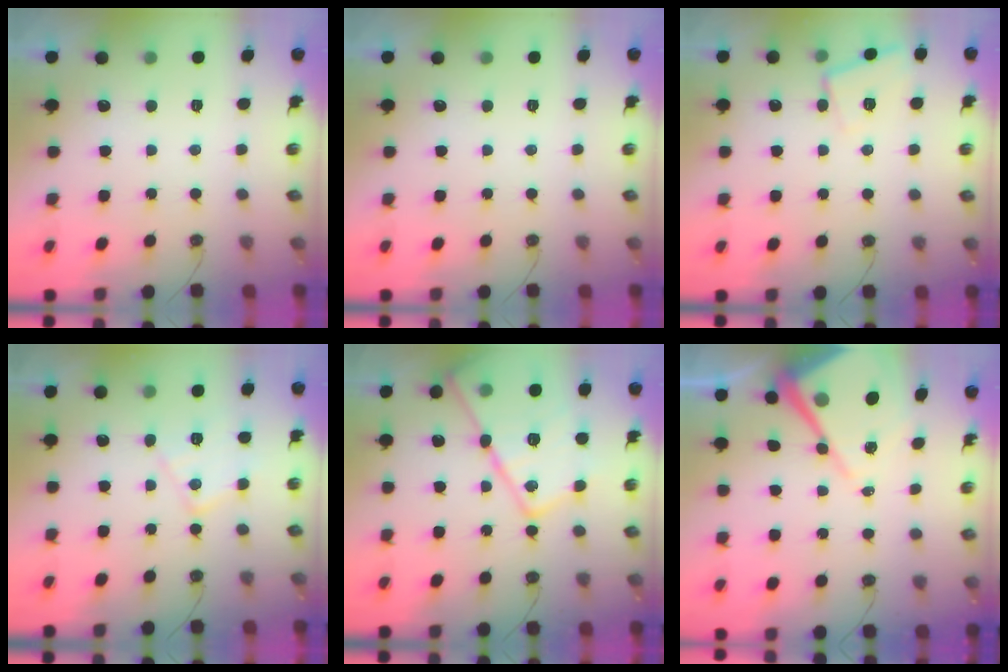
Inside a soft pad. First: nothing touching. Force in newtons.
{"total": 0.0}
{"total": 7.0, "press": 6.9, "slide": 1.0}
{"total": 11.0, "press": 11.0, "slide": 0.5}
{"total": 23.7, "press": 23.6, "slide": 1.7}
{"total": 13.1, "press": 13.1, "slide": 1.1}